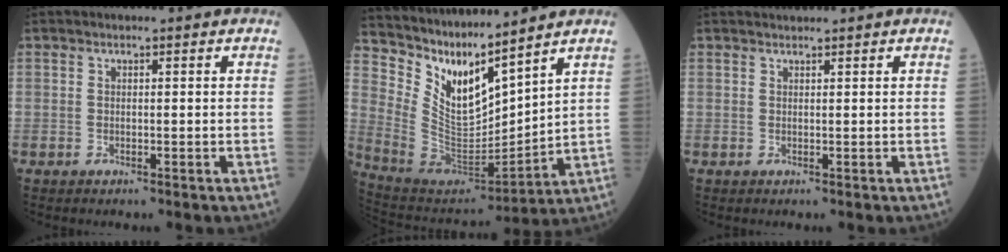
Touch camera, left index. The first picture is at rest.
{"total": 12.6, "force": [9.8, 2.5, 7.6], "torque": [-0.157, -0.008, 0.205]}
{"total": 1.4, "force": [1.3, -0.4, 0.2], "torque": [-0.001, 0.012, 0.028]}